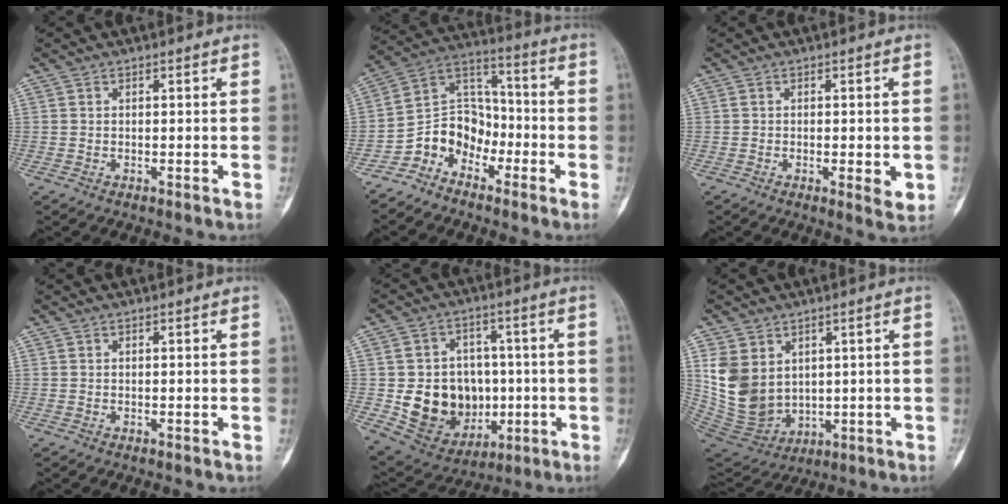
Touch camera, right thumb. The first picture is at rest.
{"total": 10.2, "force": [-6.0, 7.5, 3.3], "torque": [-0.031, 0.081, -0.127]}
{"total": 2.8, "force": [-0.6, 1.0, 2.6], "torque": [-0.036, -0.005, -0.008]}
{"total": 0.0}
{"total": 16.4, "force": [-1.9, 13.4, 9.3], "torque": [-0.104, 0.014, -0.006]}
{"total": 12.4, "force": [3.1, 9.7, 7.1], "torque": [-0.117, -0.020, 0.092]}